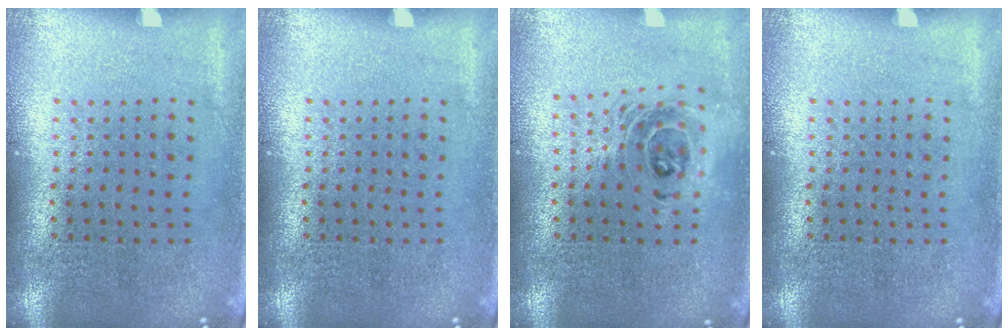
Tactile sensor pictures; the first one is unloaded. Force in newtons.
{"total": 0.0}
{"total": 1.5, "press": 1.2, "slide": 0.8}
{"total": 0.0}